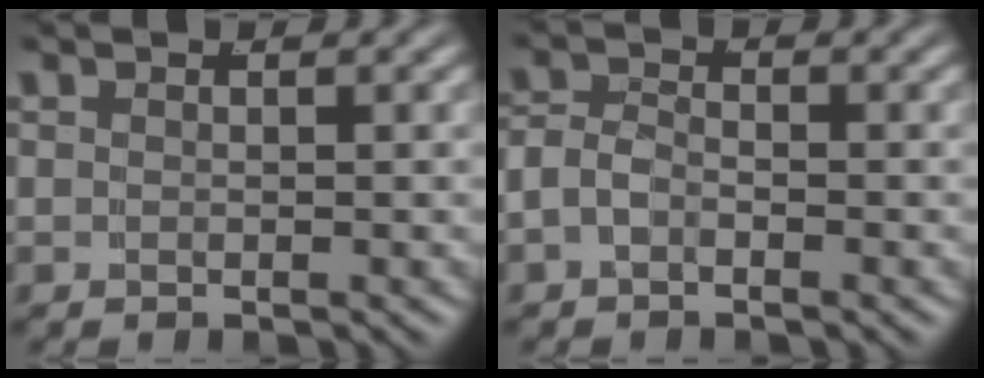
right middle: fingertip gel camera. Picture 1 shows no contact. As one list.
[{"total": 2.7, "force": [-0.9, 2.1, 1.4], "torque": [-0.042, -0.012, -0.013]}]